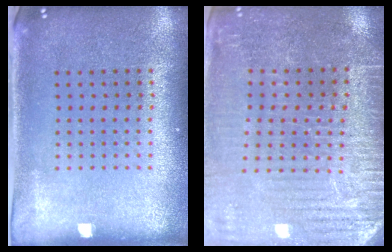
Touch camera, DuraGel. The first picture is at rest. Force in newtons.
{"total": 3.4, "press": 3.4, "slide": 0.6}